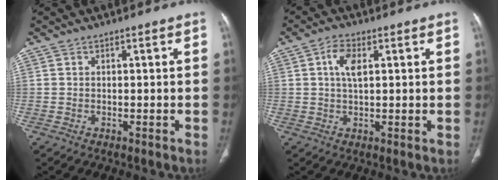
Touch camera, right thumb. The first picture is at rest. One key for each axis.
{"total": 4.8, "fx": 1.4, "fy": 2.3, "fz": 3.9, "tx": -0.073, "ty": 0.003, "tz": 0.023}